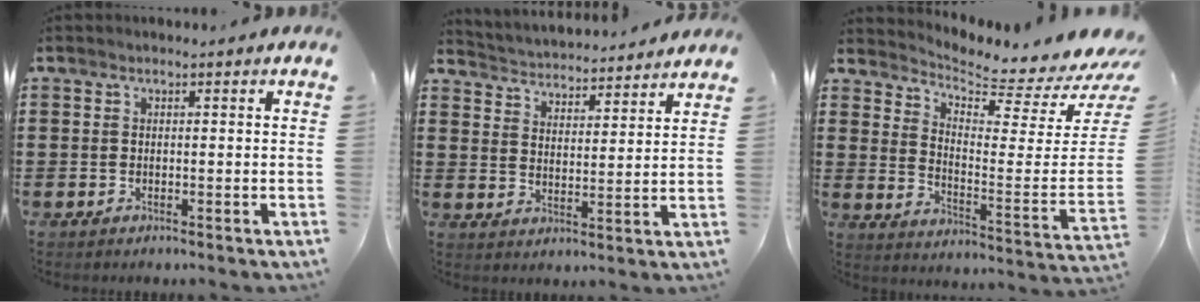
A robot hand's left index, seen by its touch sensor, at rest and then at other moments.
{"total": 3.4, "force": [3.4, -0.1, -0.7], "torque": [-0.008, -0.030, 0.053]}
{"total": 4.2, "force": [4.0, 0.2, 1.1], "torque": [-0.042, -0.054, 0.062]}